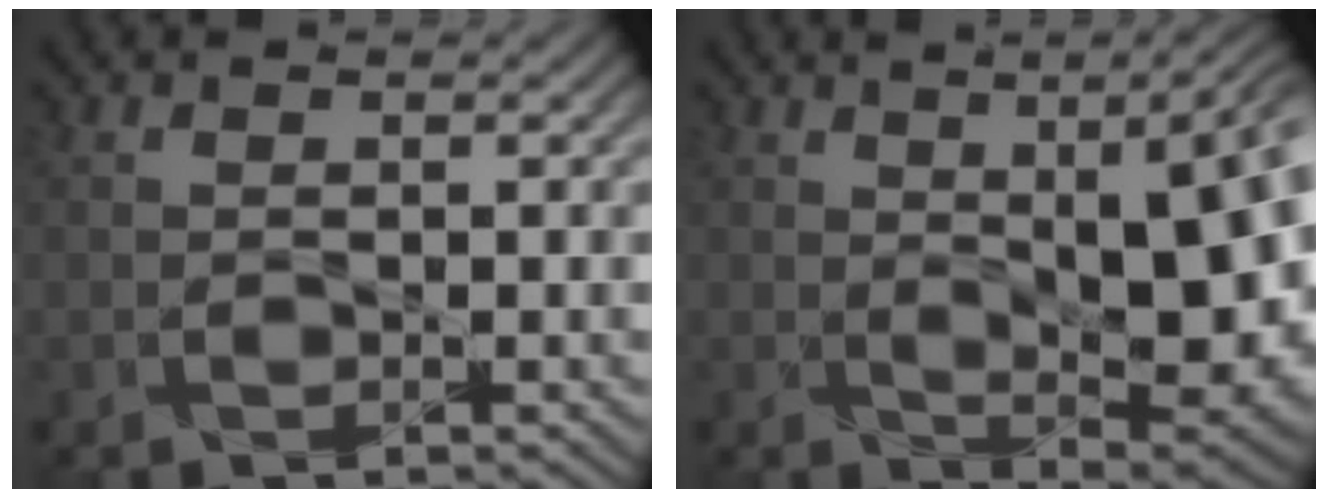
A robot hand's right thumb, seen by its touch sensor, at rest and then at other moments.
{"total": 14.3, "force": [2.1, 5.8, 12.9], "torque": [-0.169, 0.006, 0.041]}